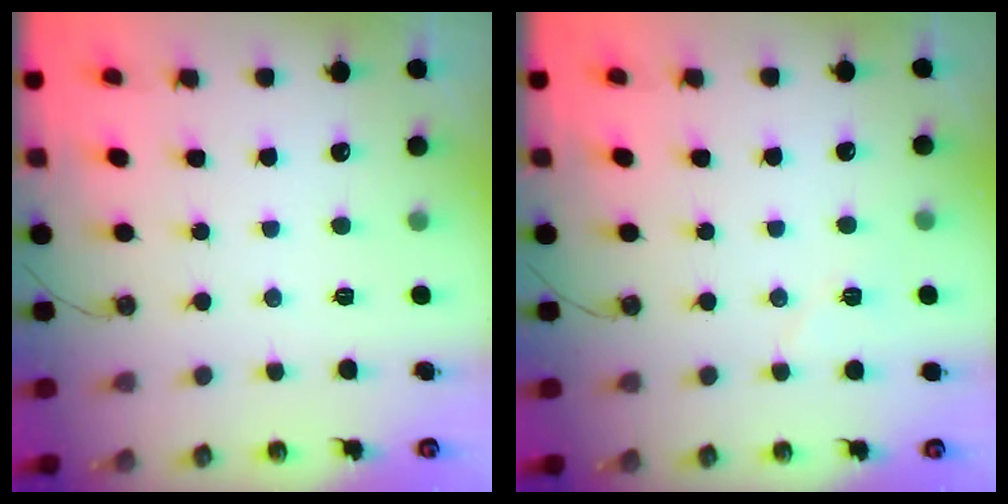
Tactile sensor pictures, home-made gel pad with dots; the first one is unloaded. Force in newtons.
{"total": 5.8, "press": 5.2, "slide": 2.5}